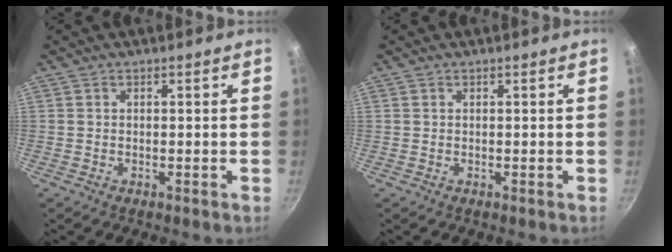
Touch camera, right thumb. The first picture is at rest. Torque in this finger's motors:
{"motor_torque": [0.06, 0.02, 0.34, 0.19, 0.05]}